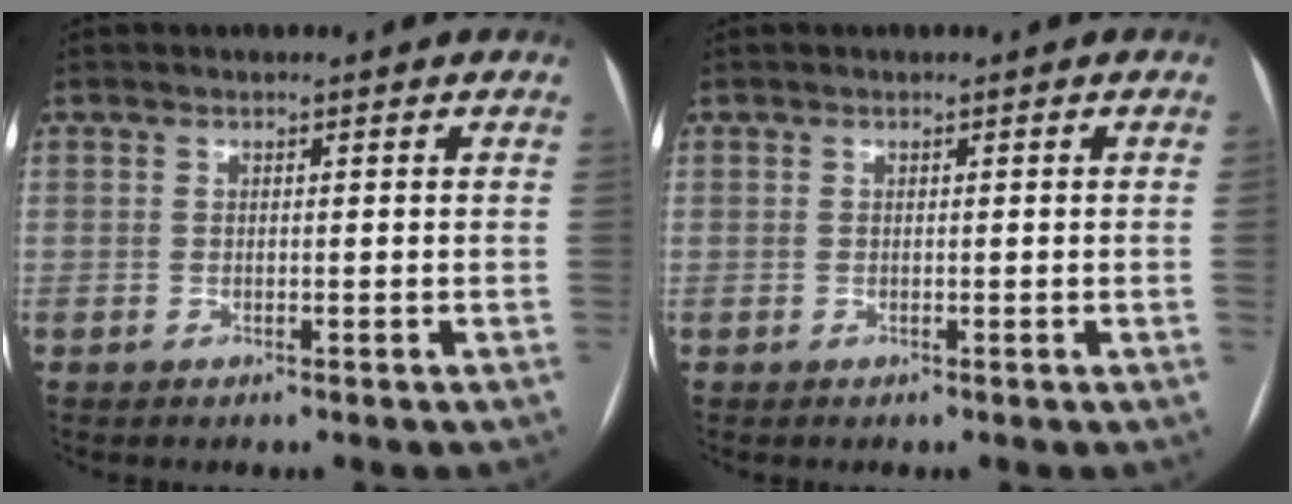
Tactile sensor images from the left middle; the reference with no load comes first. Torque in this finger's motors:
{"motor_torque": [0.62, -0.62, -0.33, -0.19]}